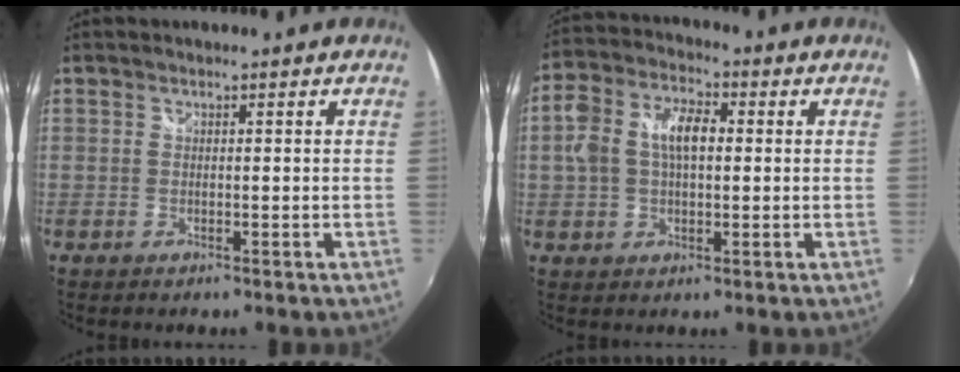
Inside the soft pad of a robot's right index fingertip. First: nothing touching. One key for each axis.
{"total": 9.8, "fx": 1.0, "fy": 6.0, "fz": 7.7, "tx": -0.156, "ty": 0.029, "tz": 0.019}